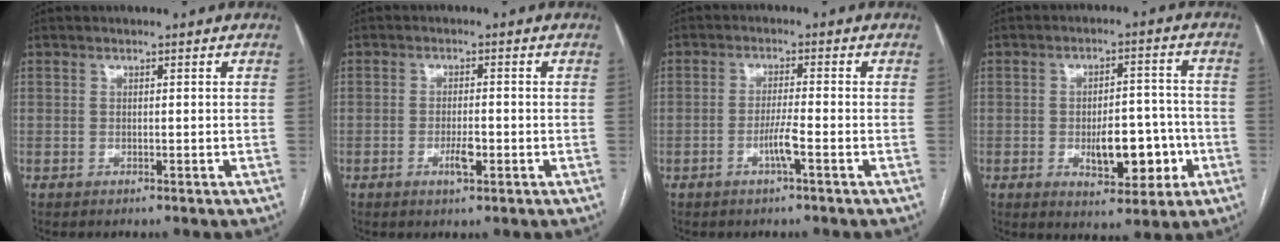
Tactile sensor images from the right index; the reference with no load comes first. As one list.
[{"total": 3.1, "force": [-1.2, 0.7, 2.8], "torque": [-0.051, 0.000, -0.019]}, {"total": 3.4, "force": [-1.5, -0.2, 3.0], "torque": [-0.058, -0.004, -0.031]}, {"total": 9.4, "force": [-2.6, 4.1, 8.0], "torque": [-0.113, 0.013, -0.032]}]